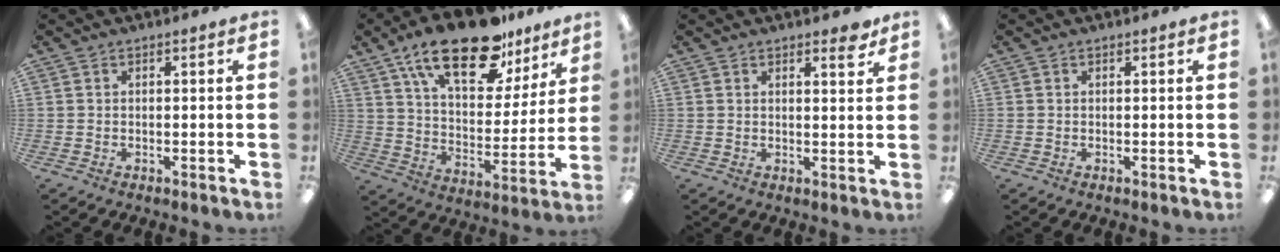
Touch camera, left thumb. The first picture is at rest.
{"total": 22.0, "force": [14.9, 9.3, 13.4], "torque": [-0.213, -0.085, 0.253]}
{"total": 3.0, "force": [2.5, 0.9, 1.5], "torque": [-0.001, -0.017, 0.036]}
{"total": 0.0}